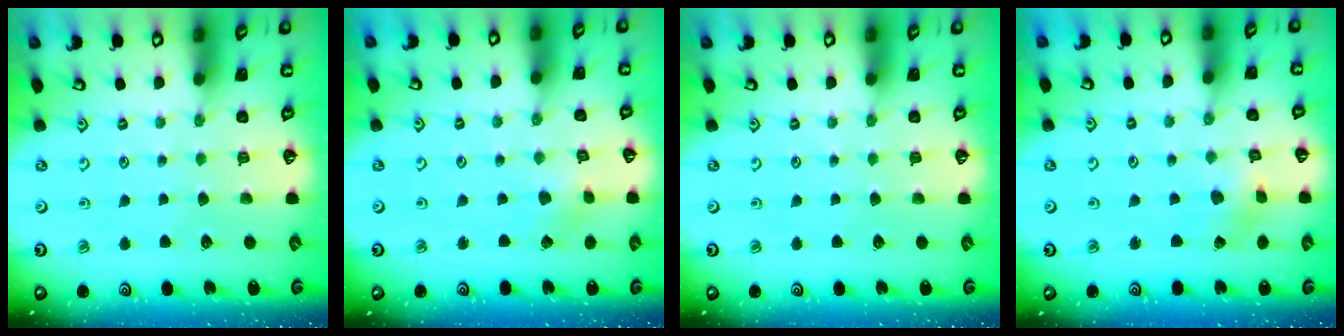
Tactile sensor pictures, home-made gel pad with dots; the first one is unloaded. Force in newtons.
{"total": 1.8, "press": 1.8, "slide": 0.1}
{"total": 0.0}
{"total": 2.0, "press": 1.9, "slide": 0.4}